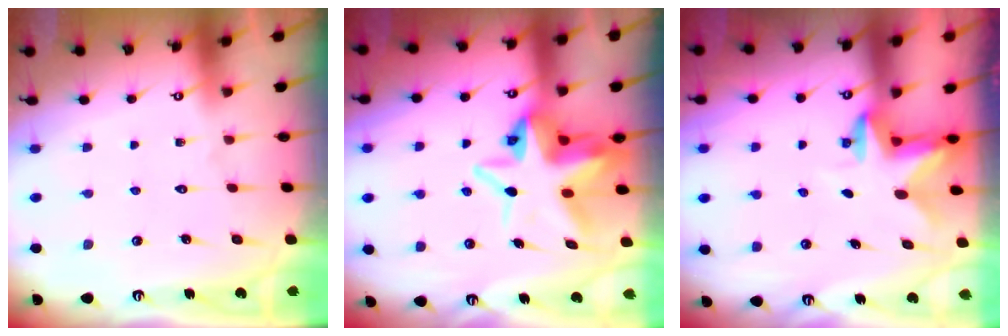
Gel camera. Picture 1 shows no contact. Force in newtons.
{"total": 11.0, "press": 10.8, "slide": 2.1}
{"total": 2.8, "press": 2.8, "slide": 0.5}